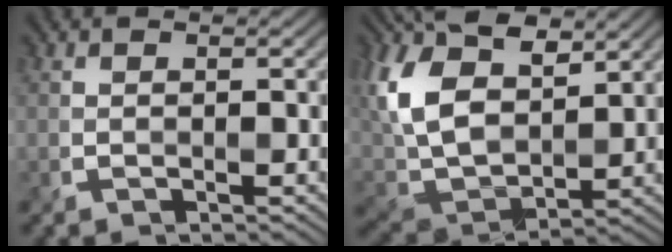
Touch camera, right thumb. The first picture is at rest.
{"total": 15.8, "force": [6.4, 8.7, 11.5], "torque": [-0.283, 0.024, 0.110]}